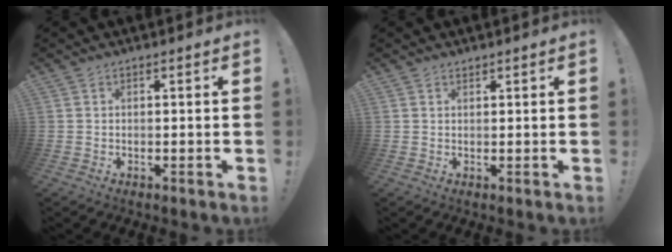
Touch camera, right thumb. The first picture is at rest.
{"total": 0.7, "force": [0.7, 0.2, 0.1], "torque": [0.000, -0.002, 0.013]}